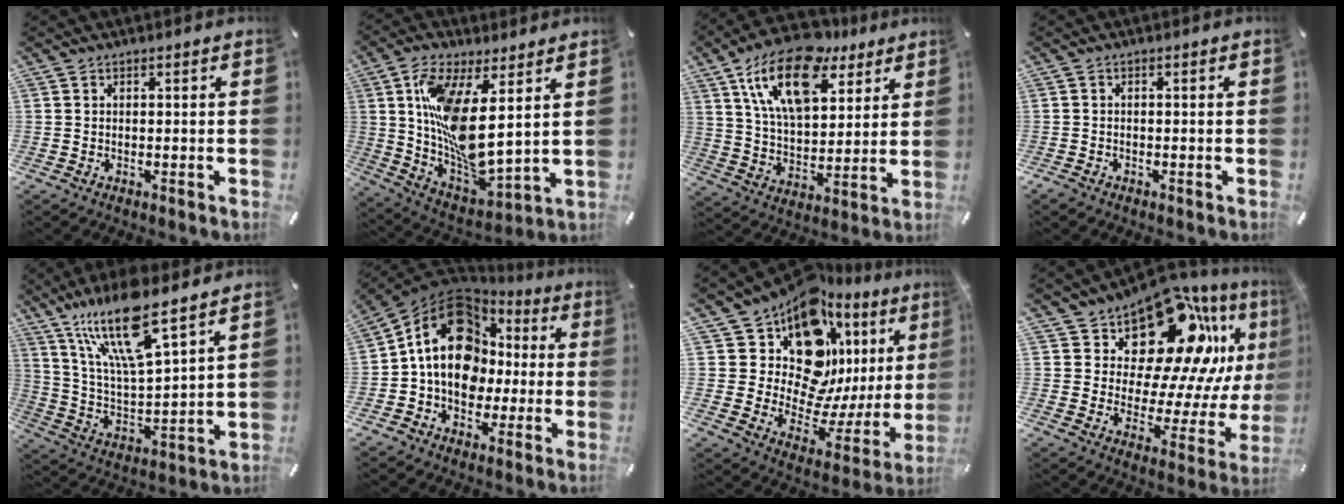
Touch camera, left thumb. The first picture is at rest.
{"total": 15.2, "force": [5.0, 5.7, 13.2], "torque": [-0.273, -0.043, 0.089]}
{"total": 19.0, "force": [11.0, 10.2, 11.6], "torque": [-0.220, -0.042, 0.194]}
{"total": 1.1, "force": [-0.8, 0.7, 0.4], "torque": [-0.006, 0.003, -0.018]}
{"total": 17.8, "force": [12.8, 3.8, 11.8], "torque": [-0.256, -0.067, 0.214]}
{"total": 17.1, "force": [1.6, 13.9, 9.8], "torque": [-0.172, 0.002, 0.031]}
{"total": 18.0, "force": [11.1, 10.6, 9.4], "torque": [-0.155, -0.115, 0.199]}
{"total": 20.8, "force": [12.7, 11.6, 11.6], "torque": [-0.157, -0.103, 0.217]}